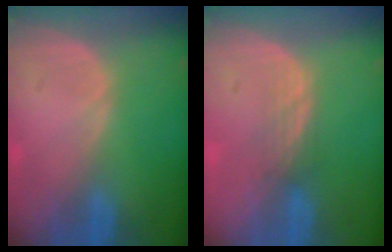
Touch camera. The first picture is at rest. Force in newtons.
{"total": 2.3, "press": 2.2, "slide": 0.6}